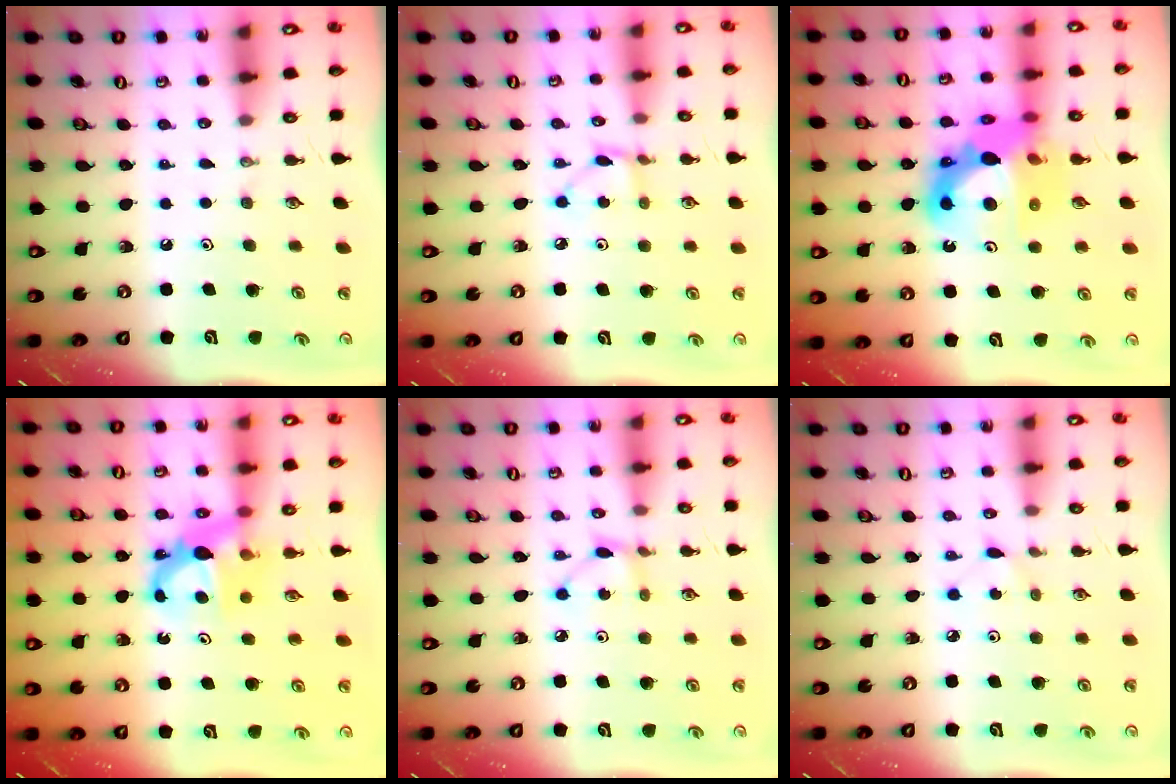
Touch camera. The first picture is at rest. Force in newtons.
{"total": 2.9, "press": 2.9, "slide": 0.2}
{"total": 17.1, "press": 16.9, "slide": 2.5}
{"total": 7.1, "press": 7.1, "slide": 0.3}
{"total": 3.6, "press": 3.6, "slide": 0.3}
{"total": 2.5, "press": 2.5, "slide": 0.3}